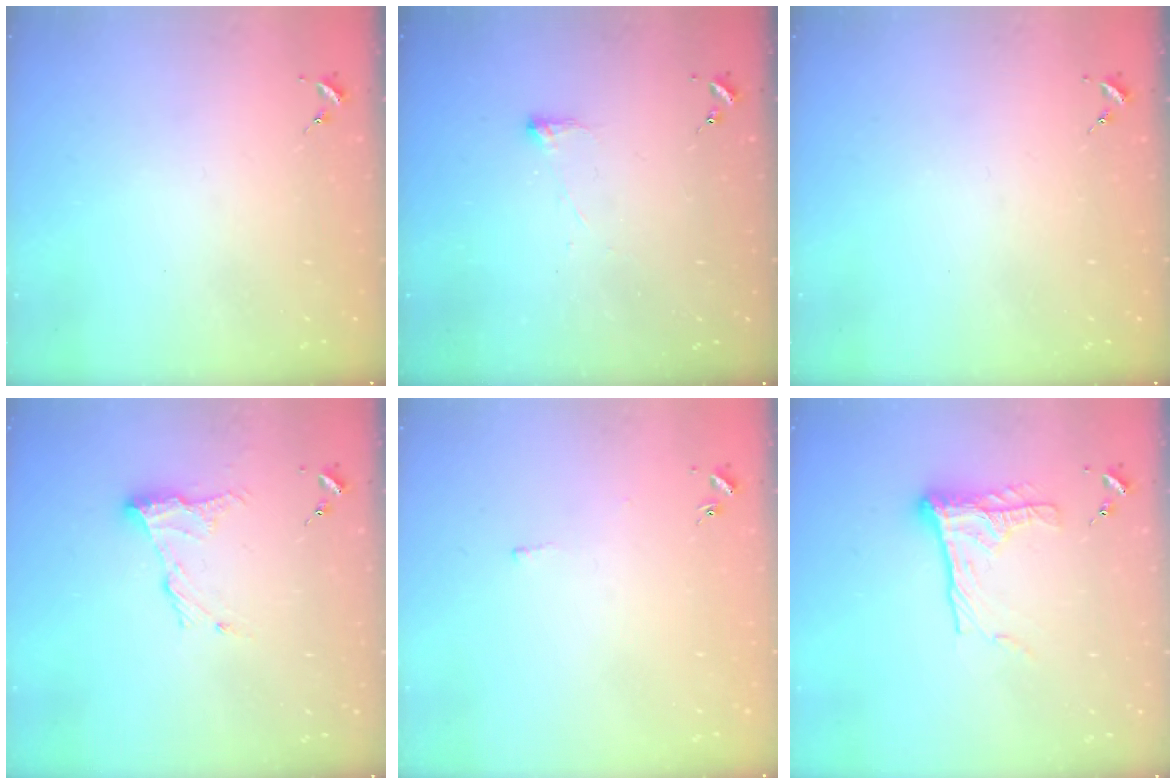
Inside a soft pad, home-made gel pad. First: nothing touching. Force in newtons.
{"total": 2.8, "press": 2.7, "slide": 0.7}
{"total": 0.0}
{"total": 10.9, "press": 10.9, "slide": 0.6}
{"total": 2.2, "press": 2.2, "slide": 0.5}
{"total": 13.0, "press": 13.0, "slide": 1.2}